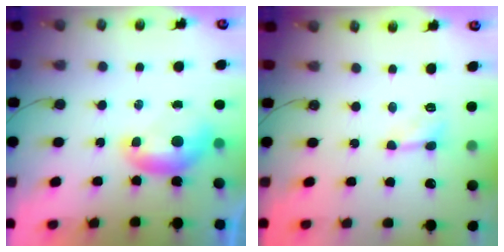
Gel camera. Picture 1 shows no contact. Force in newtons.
{"total": 2.5, "press": 2.4, "slide": 0.6}